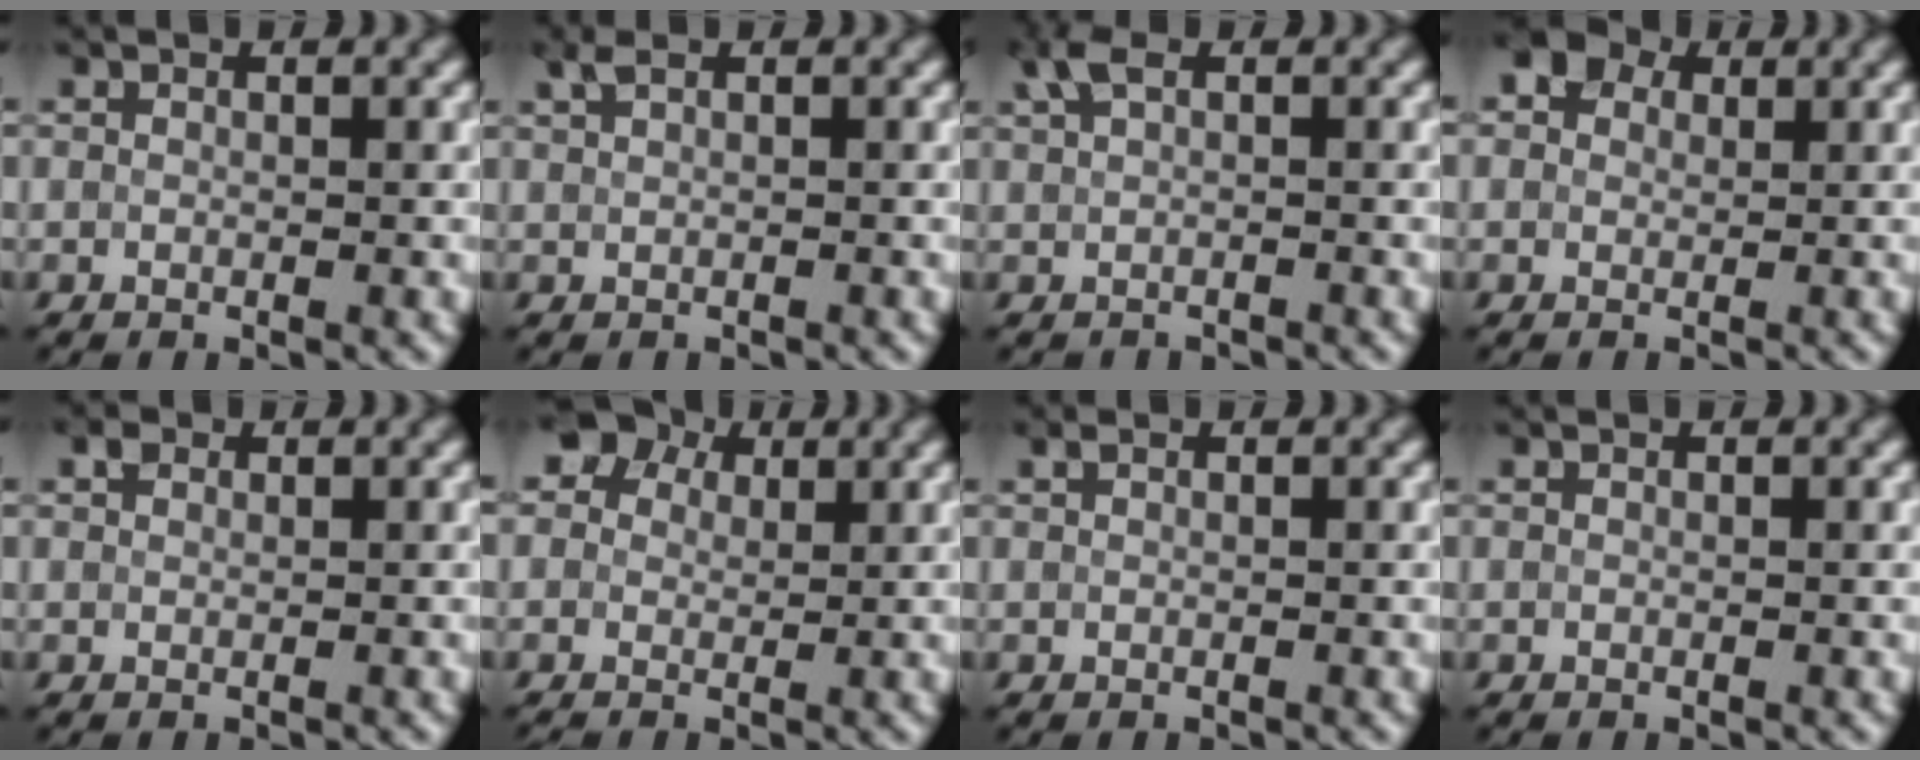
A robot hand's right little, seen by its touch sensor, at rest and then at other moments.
{"total": 0.9, "force": [0.7, 0.2, 0.5], "torque": [-0.012, 0.006, 0.014]}
{"total": 1.7, "force": [0.6, 0.9, 1.3], "torque": [-0.028, -0.003, 0.006]}
{"total": 4.1, "force": [1.7, 3.3, 1.8], "torque": [-0.014, 0.026, -0.005]}
{"total": 0.6, "force": [0.3, 0.5, 0.2], "torque": [0.001, 0.007, 0.000]}
{"total": 6.9, "force": [2.2, 5.6, 3.3], "torque": [-0.069, 0.031, 0.004]}
{"total": 0.0}
{"total": 0.0}